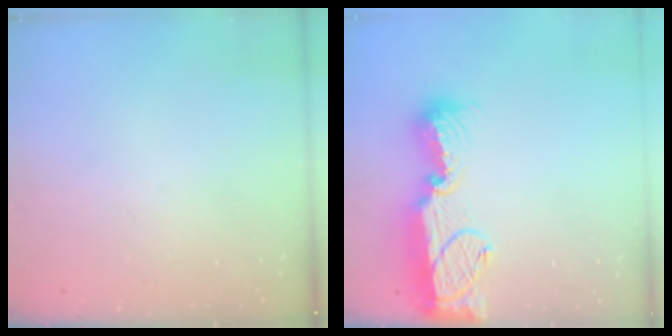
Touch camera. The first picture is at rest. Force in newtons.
{"total": 16.5, "press": 16.4, "slide": 1.6}